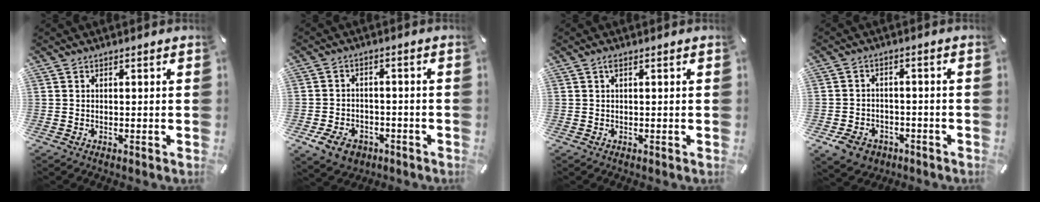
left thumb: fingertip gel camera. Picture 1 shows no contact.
{"total": 6.9, "force": [-3.9, 5.0, 2.8], "torque": [-0.066, 0.020, -0.073]}
{"total": 0.9, "force": [0.3, 0.2, 0.8], "torque": [-0.017, 0.003, 0.004]}
{"total": 6.3, "force": [-3.5, 4.9, 2.0], "torque": [-0.049, 0.022, -0.065]}